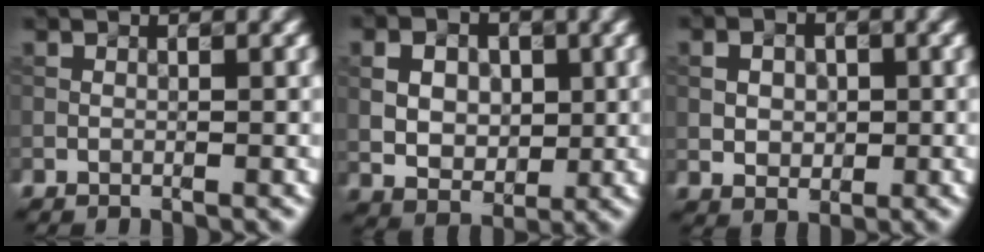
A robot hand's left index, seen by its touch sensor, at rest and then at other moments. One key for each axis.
{"total": 5.1, "fx": 0.7, "fy": 3.8, "fz": 3.3, "tx": -0.059, "ty": -0.001, "tz": 0.014}
{"total": 2.9, "fx": 0.3, "fy": 2.3, "fz": 1.9, "tx": -0.036, "ty": 0.000, "tz": 0.004}